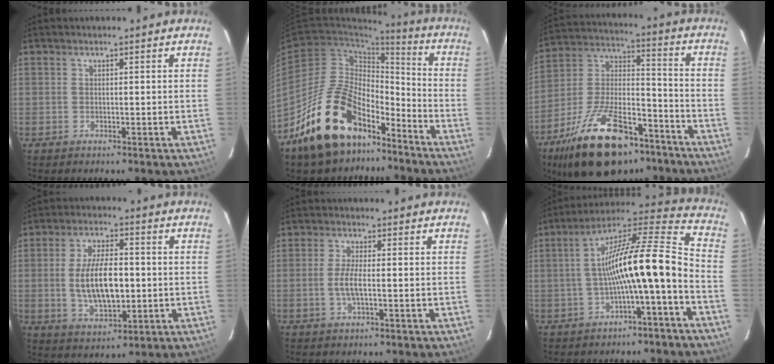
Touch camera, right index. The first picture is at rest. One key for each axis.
{"total": 21.4, "fx": -14.8, "fy": 10.9, "fz": 11.1, "tx": -0.208, "ty": 0.025, "tz": -0.226}
{"total": 25.0, "fx": -16.2, "fy": 11.4, "fz": 15.2, "tx": -0.289, "ty": 0.010, "tz": -0.254}
{"total": 12.2, "fx": -0.6, "fy": 5.6, "fz": 10.9, "tx": -0.209, "ty": -0.005, "tz": -0.002}
{"total": 3.9, "fx": -0.8, "fy": 0.8, "fz": 3.7, "tx": -0.073, "ty": -0.004, "tz": -0.013}
{"total": 17.2, "fx": -4.2, "fy": 2.1, "fz": 16.6, "tx": -0.272, "ty": 0.023, "tz": -0.075}